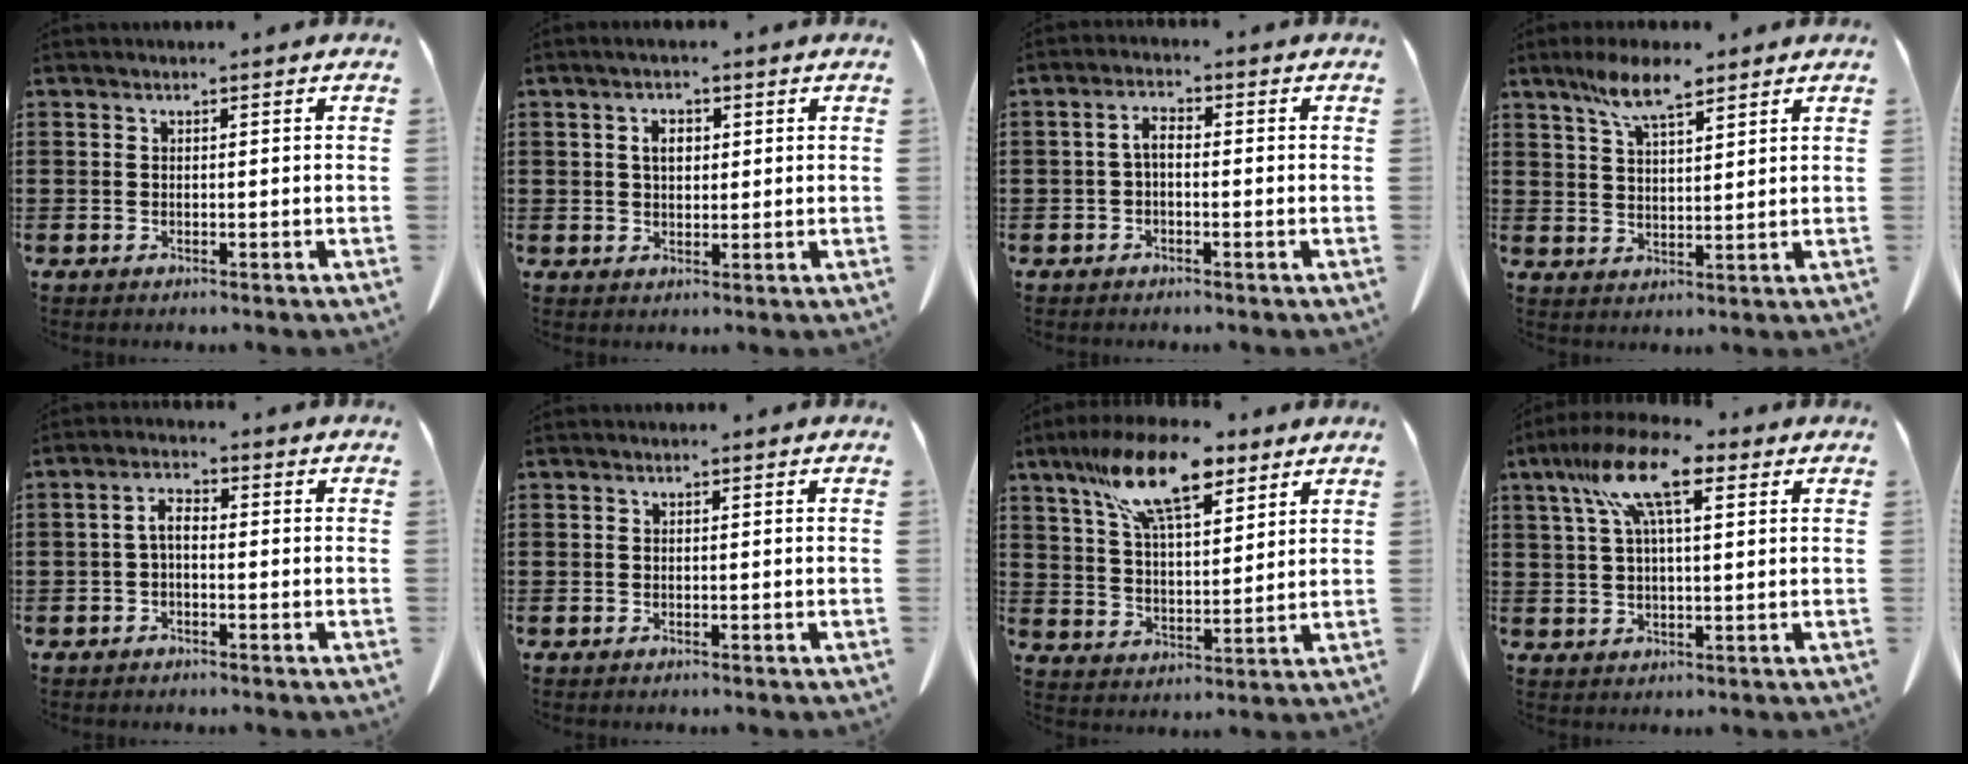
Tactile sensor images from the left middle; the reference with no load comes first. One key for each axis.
{"total": 3.2, "fx": 0.9, "fy": 1.7, "fz": 2.5, "tx": -0.047, "ty": 0.005, "tz": 0.013}
{"total": 2.8, "fx": -0.6, "fy": 1.1, "fz": 2.4, "tx": -0.056, "ty": 0.003, "tz": -0.016}
{"total": 7.5, "fx": 5.2, "fy": 1.8, "fz": 5.1, "tx": -0.110, "ty": -0.001, "tz": 0.094}
{"total": 3.1, "fx": -0.7, "fy": 1.3, "fz": 2.8, "tx": -0.061, "ty": 0.005, "tz": -0.017}
{"total": 0.0}
{"total": 14.4, "fx": 9.5, "fy": 4.9, "fz": 9.7, "tx": -0.193, "ty": -0.016, "tz": 0.167}
{"total": 11.7, "fx": 5.5, "fy": 3.9, "fz": 9.5, "tx": -0.206, "ty": 0.002, "tz": 0.094}